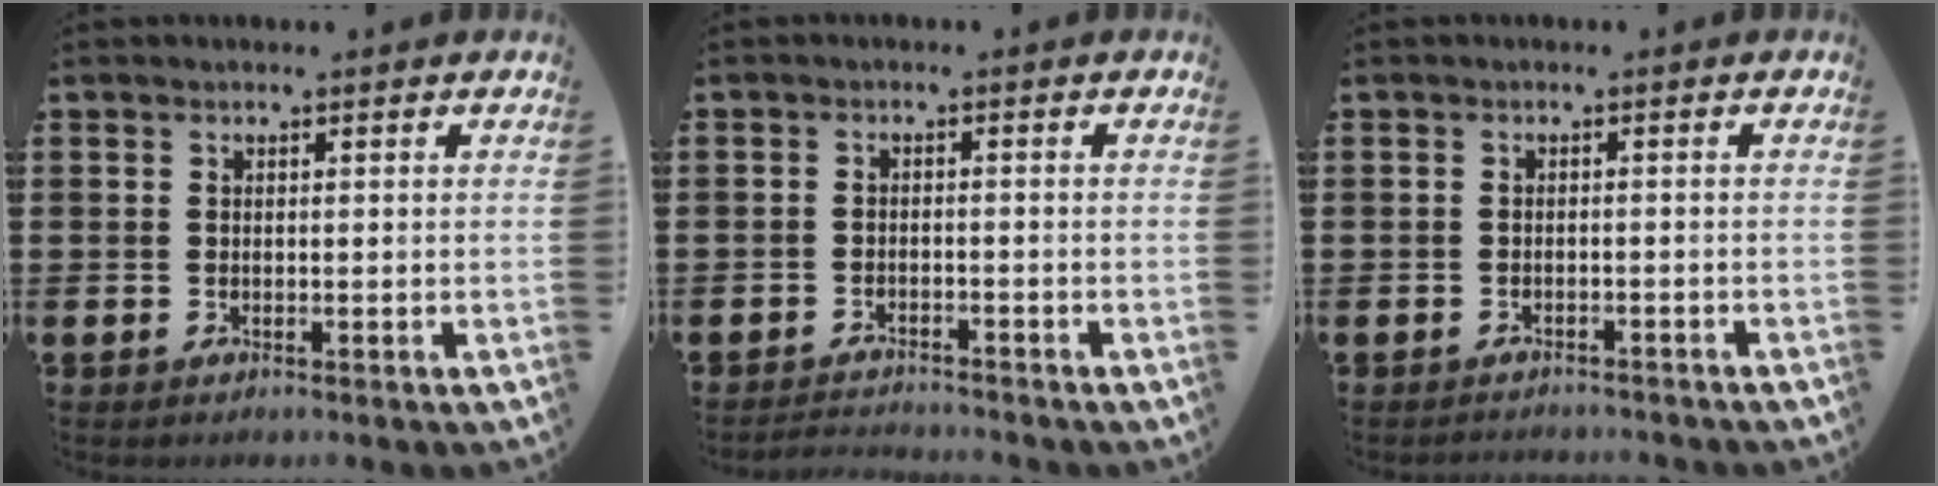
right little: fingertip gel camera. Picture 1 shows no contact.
{"total": 1.8, "force": [-1.8, 0.0, 0.0], "torque": [-0.005, 0.004, -0.039]}
{"total": 1.2, "force": [-1.2, 0.0, -0.1], "torque": [-0.003, 0.005, -0.025]}